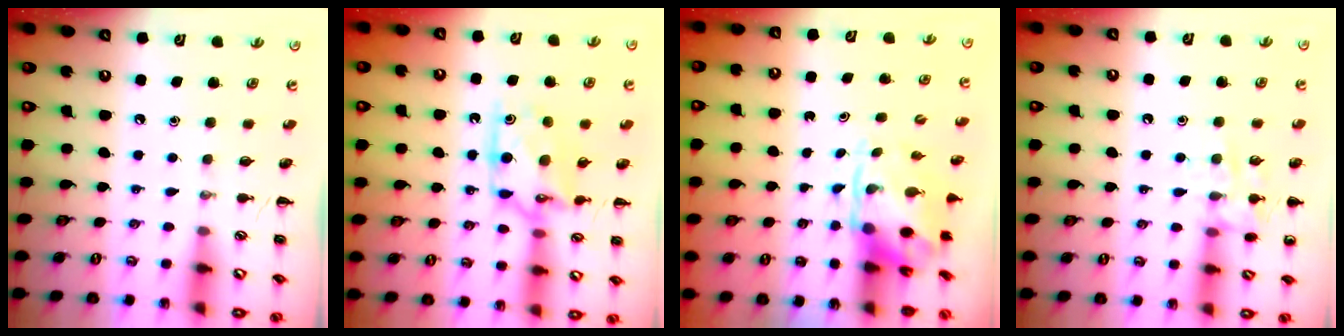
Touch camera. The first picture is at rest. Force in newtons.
{"total": 10.2, "press": 10.1, "slide": 0.5}
{"total": 3.6, "press": 3.5, "slide": 1.0}
{"total": 10.2, "press": 10.1, "slide": 1.4}